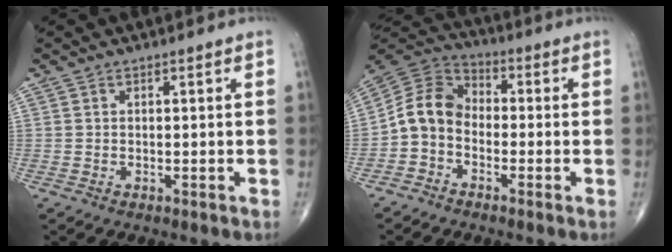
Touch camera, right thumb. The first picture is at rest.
{"total": 8.4, "force": [-2.3, 6.5, 4.8], "torque": [-0.082, 0.045, -0.063]}